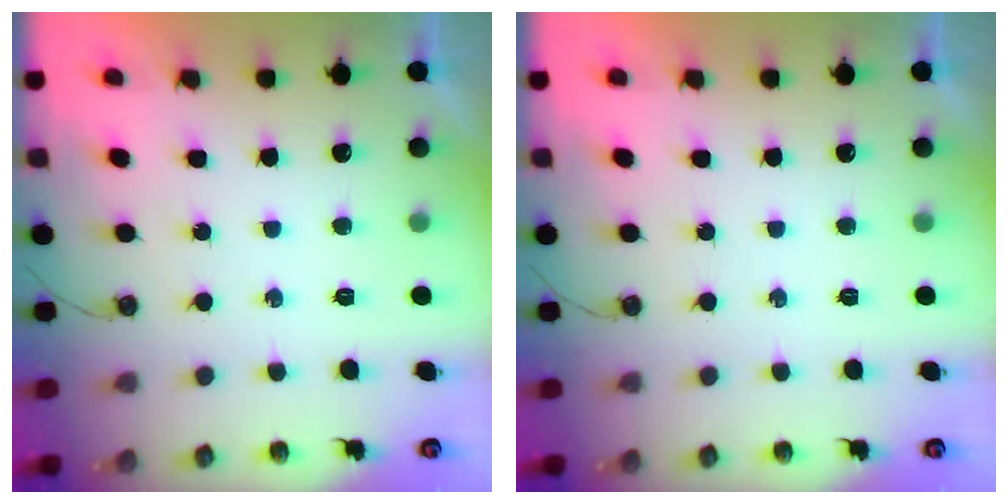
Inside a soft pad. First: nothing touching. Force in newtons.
{"total": 0.0}